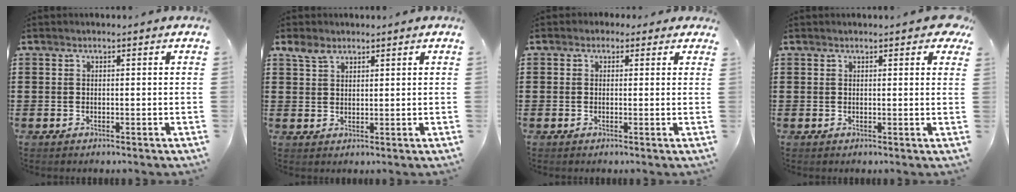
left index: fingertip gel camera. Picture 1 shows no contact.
{"total": 3.0, "force": [2.2, 1.8, 1.0], "torque": [-0.029, 0.006, 0.043]}
{"total": 1.4, "force": [0.3, 1.3, 0.3], "torque": [-0.012, 0.008, 0.004]}
{"total": 1.8, "force": [1.3, 0.3, 1.2], "torque": [-0.017, 0.002, 0.023]}